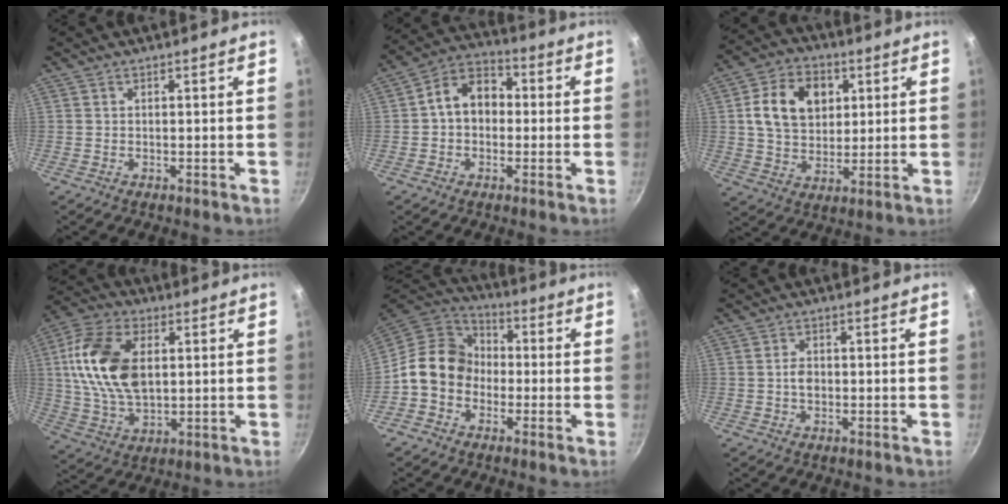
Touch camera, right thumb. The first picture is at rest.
{"total": 9.6, "force": [0.1, 7.4, 6.2], "torque": [-0.061, 0.030, -0.019]}
{"total": 13.5, "force": [3.4, 10.1, 8.3], "torque": [-0.119, 0.002, 0.051]}
{"total": 17.4, "force": [2.9, 10.6, 13.4], "torque": [-0.241, 0.001, 0.050]}
{"total": 12.2, "force": [-1.7, 10.3, 6.2], "torque": [-0.066, 0.038, -0.055]}
{"total": 2.3, "force": [-0.3, 1.6, 1.6], "torque": [-0.024, 0.008, -0.006]}